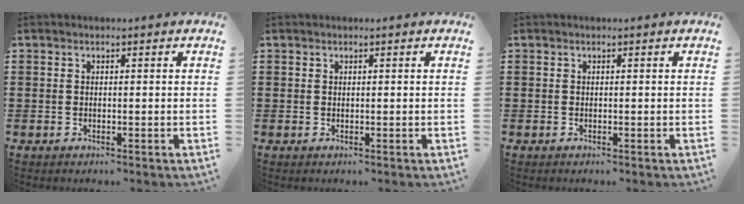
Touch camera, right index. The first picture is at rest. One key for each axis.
{"total": 0.0}
{"total": 0.0}